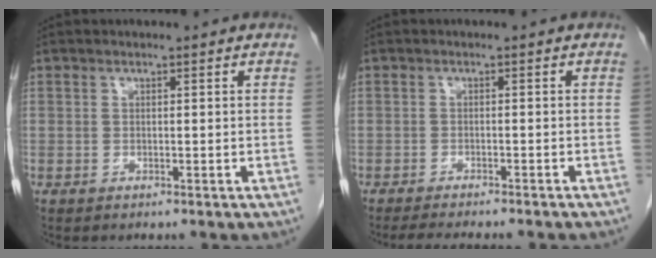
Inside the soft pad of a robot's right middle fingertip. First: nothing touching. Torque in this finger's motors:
{"motor_torque": [0.37, -0.33, 0.03, 0.02]}